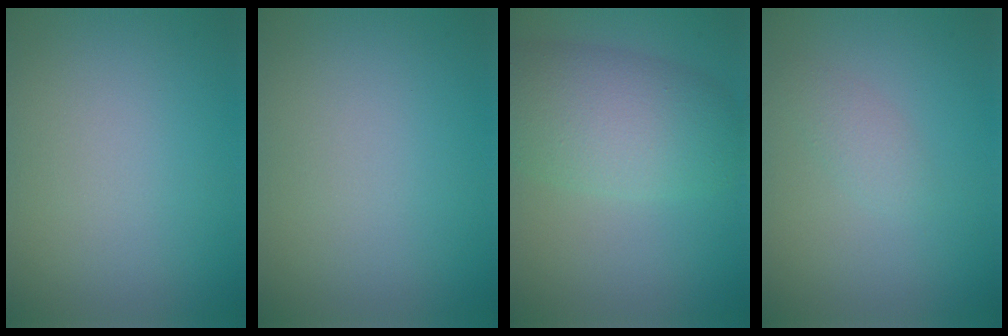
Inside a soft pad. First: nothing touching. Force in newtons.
{"total": 0.0}
{"total": 6.8, "press": 6.8, "slide": 0.2}
{"total": 1.3, "press": 1.3, "slide": 0.0}